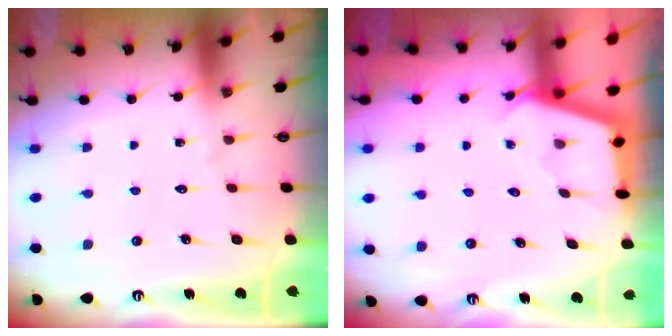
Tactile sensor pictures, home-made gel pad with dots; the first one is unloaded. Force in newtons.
{"total": 2.4, "press": 2.4, "slide": 0.2}